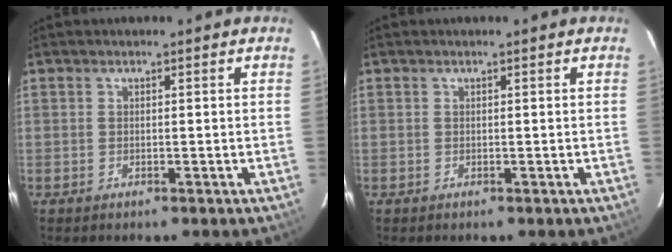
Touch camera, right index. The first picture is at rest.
{"total": 0.0}